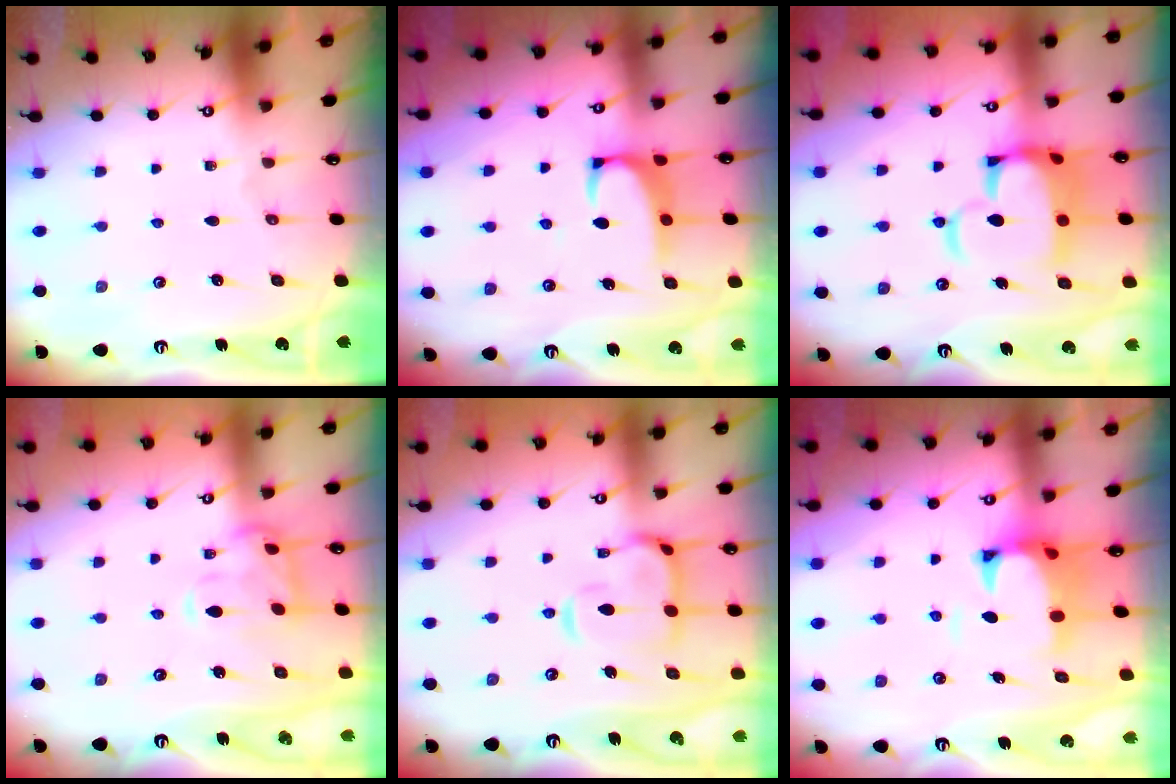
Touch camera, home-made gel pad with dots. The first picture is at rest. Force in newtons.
{"total": 2.5, "press": 2.4, "slide": 0.8}
{"total": 10.9, "press": 10.8, "slide": 1.5}
{"total": 2.6, "press": 2.5, "slide": 0.7}
{"total": 6.7, "press": 6.5, "slide": 1.4}
{"total": 2.6, "press": 2.4, "slide": 1.1}